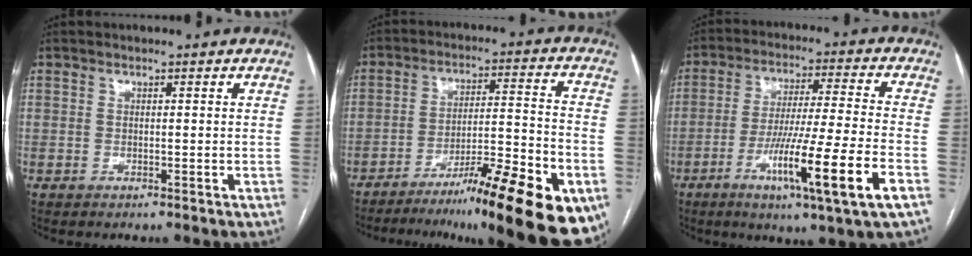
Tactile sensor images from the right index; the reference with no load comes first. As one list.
[{"total": 21.7, "force": [-14.6, 1.4, 16.1], "torque": [-0.154, 0.011, -0.225]}, {"total": 16.2, "force": [-6.7, -0.9, 14.7], "torque": [-0.259, -0.024, -0.112]}]